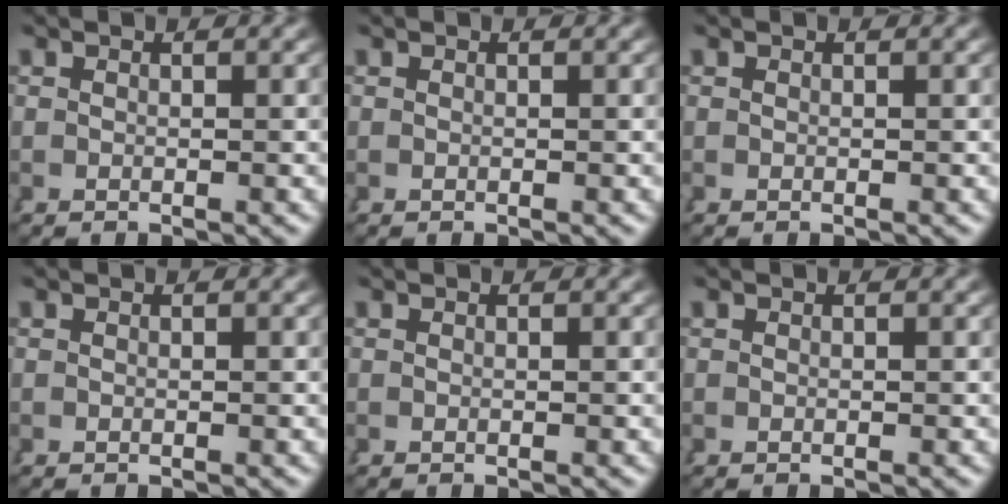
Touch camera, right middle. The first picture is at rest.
{"total": 0.0}
{"total": 0.0}
{"total": 0.0}
{"total": 0.0}
{"total": 0.0}